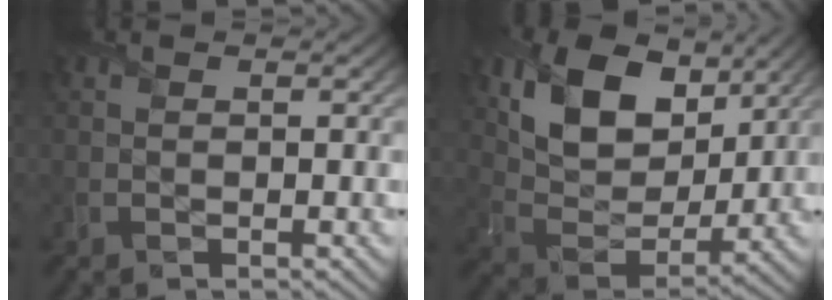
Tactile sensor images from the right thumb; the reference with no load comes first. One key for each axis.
{"total": 12.3, "fx": 5.7, "fy": 7.8, "fz": 7.6, "tx": -0.159, "ty": -0.007, "tz": 0.103}